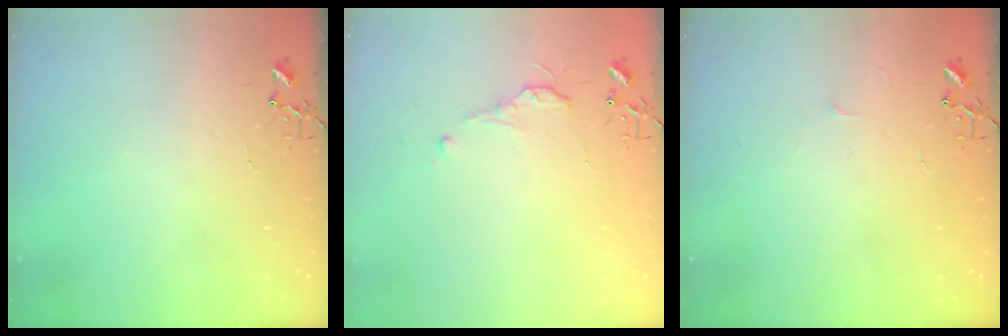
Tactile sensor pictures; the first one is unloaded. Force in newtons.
{"total": 6.2, "press": 6.1, "slide": 0.8}
{"total": 3.4, "press": 3.4, "slide": 0.4}